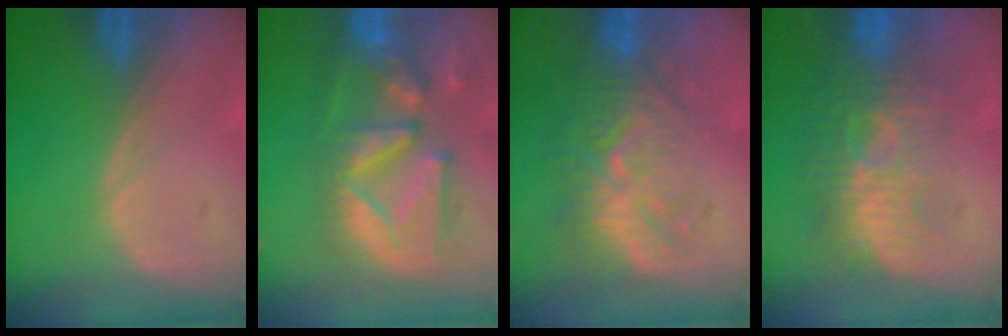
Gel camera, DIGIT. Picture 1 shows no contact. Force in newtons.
{"total": 12.9, "press": 11.2, "slide": 6.3}
{"total": 9.0, "press": 8.6, "slide": 2.4}
{"total": 9.1, "press": 8.7, "slide": 2.6}